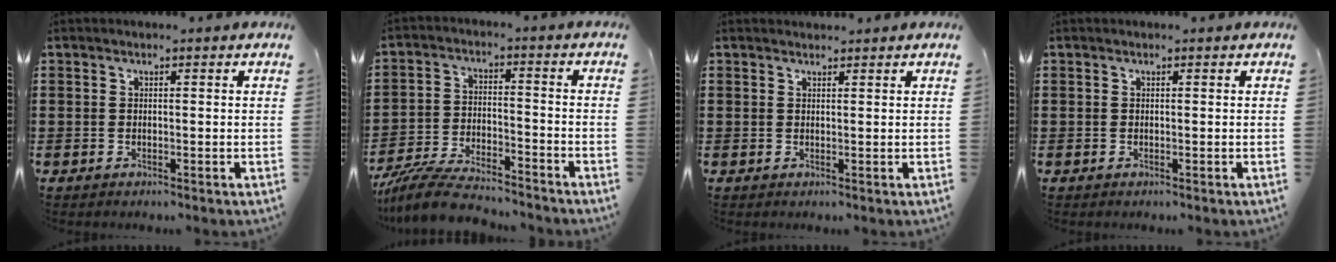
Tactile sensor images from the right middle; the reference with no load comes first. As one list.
[{"total": 8.0, "force": [-7.4, 1.1, 2.8], "torque": [-0.060, 0.007, -0.145]}, {"total": 0.8, "force": [0.8, 0.1, 0.0], "torque": [0.006, -0.004, 0.014]}, {"total": 0.0}]